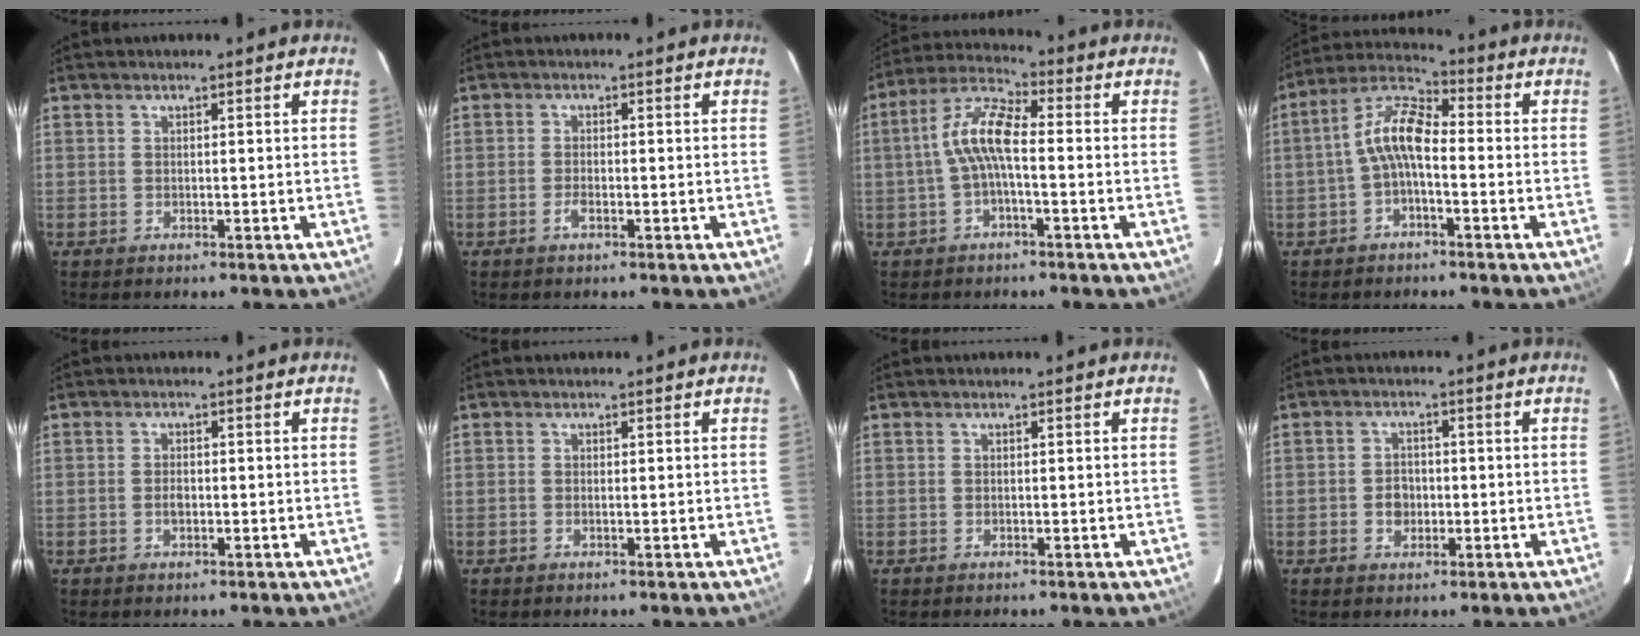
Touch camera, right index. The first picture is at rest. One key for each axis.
{"total": 1.9, "fx": -1.0, "fy": 0.7, "fz": 1.4, "tx": -0.033, "ty": 0.000, "tz": -0.019}
{"total": 7.9, "fx": -1.0, "fy": 2.2, "fz": 7.5, "tx": -0.167, "ty": 0.020, "tz": -0.022}
{"total": 7.7, "fx": -1.7, "fy": 3.1, "fz": 6.9, "tx": -0.150, "ty": 0.024, "tz": -0.038}
{"total": 1.9, "fx": -0.5, "fy": 1.1, "fz": 1.4, "tx": -0.028, "ty": 0.002, "tz": -0.009}
{"total": 0.0}
{"total": 0.0}
{"total": 3.5, "fx": -0.8, "fy": 2.9, "fz": 1.7, "tx": -0.032, "ty": 0.007, "tz": -0.010}